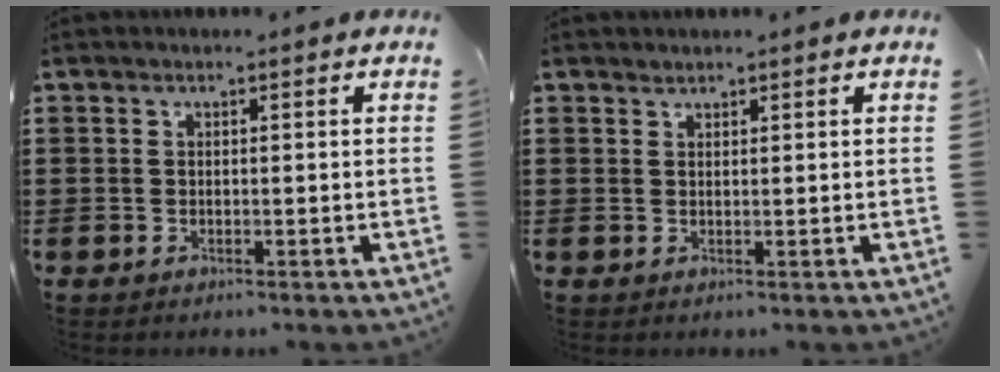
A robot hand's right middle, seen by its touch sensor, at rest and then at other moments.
{"total": 0.8, "force": [0.8, 0.3, -0.1], "torque": [0.000, 0.001, 0.016]}